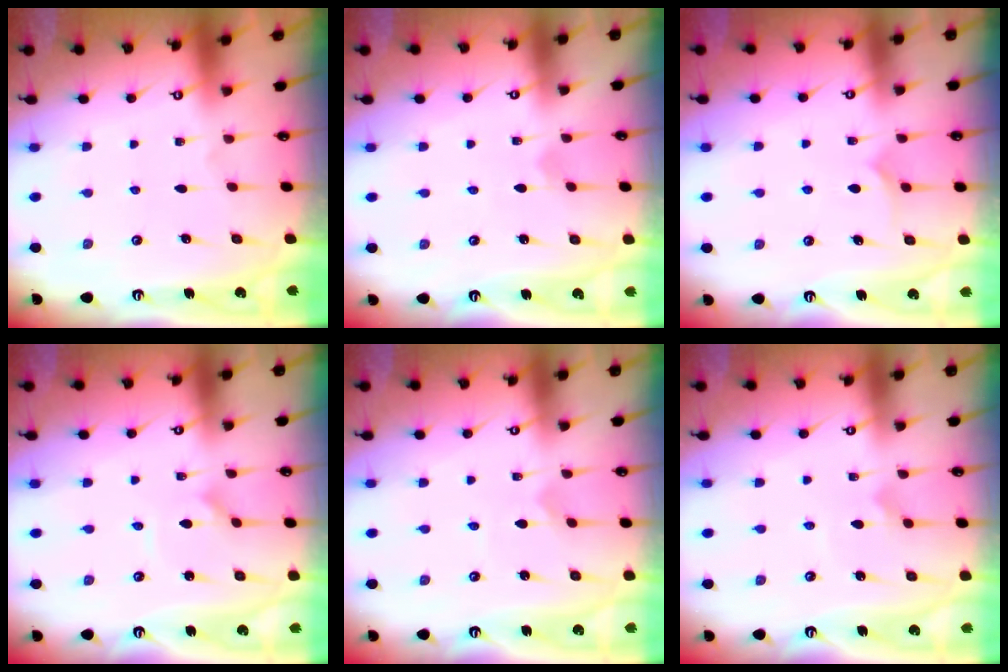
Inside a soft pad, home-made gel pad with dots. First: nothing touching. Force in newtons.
{"total": 1.9, "press": 1.9, "slide": 0.1}
{"total": 6.9, "press": 6.9, "slide": 0.3}
{"total": 1.5, "press": 1.5, "slide": 0.1}
{"total": 1.4, "press": 1.4, "slide": 0.1}
{"total": 3.0, "press": 3.0, "slide": 0.2}